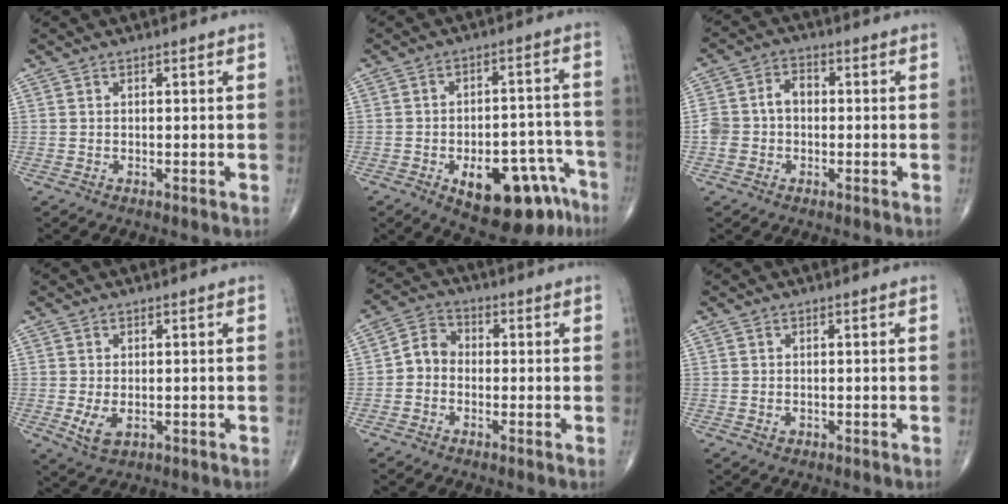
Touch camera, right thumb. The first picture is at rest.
{"total": 16.9, "force": [-8.9, 8.1, 11.9], "torque": [-0.117, 0.063, -0.110]}
{"total": 6.4, "force": [-0.5, 5.0, 4.0], "torque": [-0.068, 0.030, -0.015]}
{"total": 4.0, "force": [-0.8, 2.4, 3.1], "torque": [-0.062, -0.011, -0.007]}
{"total": 4.9, "force": [-1.1, 4.1, 2.4], "torque": [-0.026, 0.019, -0.037]}
{"total": 0.8, "force": [-0.3, 0.7, 0.4], "torque": [-0.006, 0.000, -0.002]}